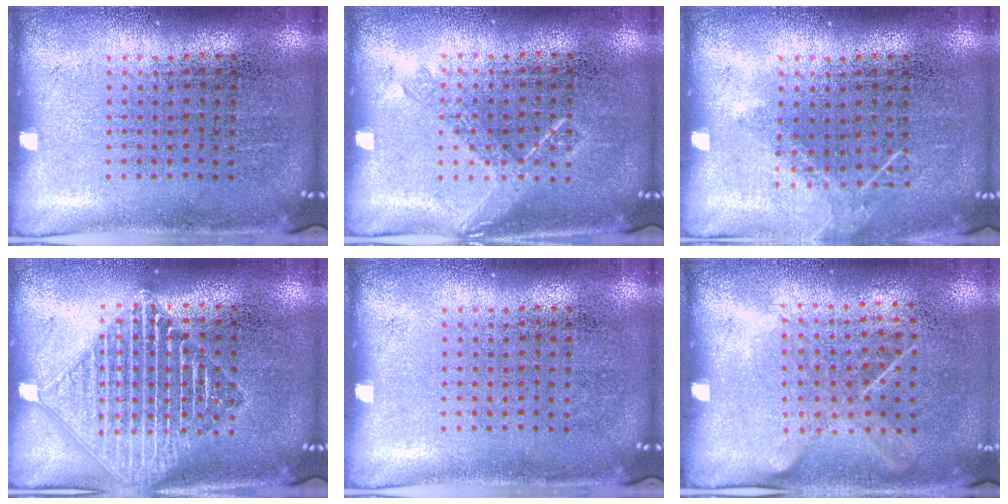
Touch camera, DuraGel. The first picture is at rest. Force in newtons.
{"total": 1.0, "press": 0.9, "slide": 0.3}
{"total": 1.0, "press": 0.9, "slide": 0.2}
{"total": 3.3, "press": 3.3, "slide": 0.5}
{"total": 0.0}
{"total": 1.3, "press": 1.0, "slide": 0.8}